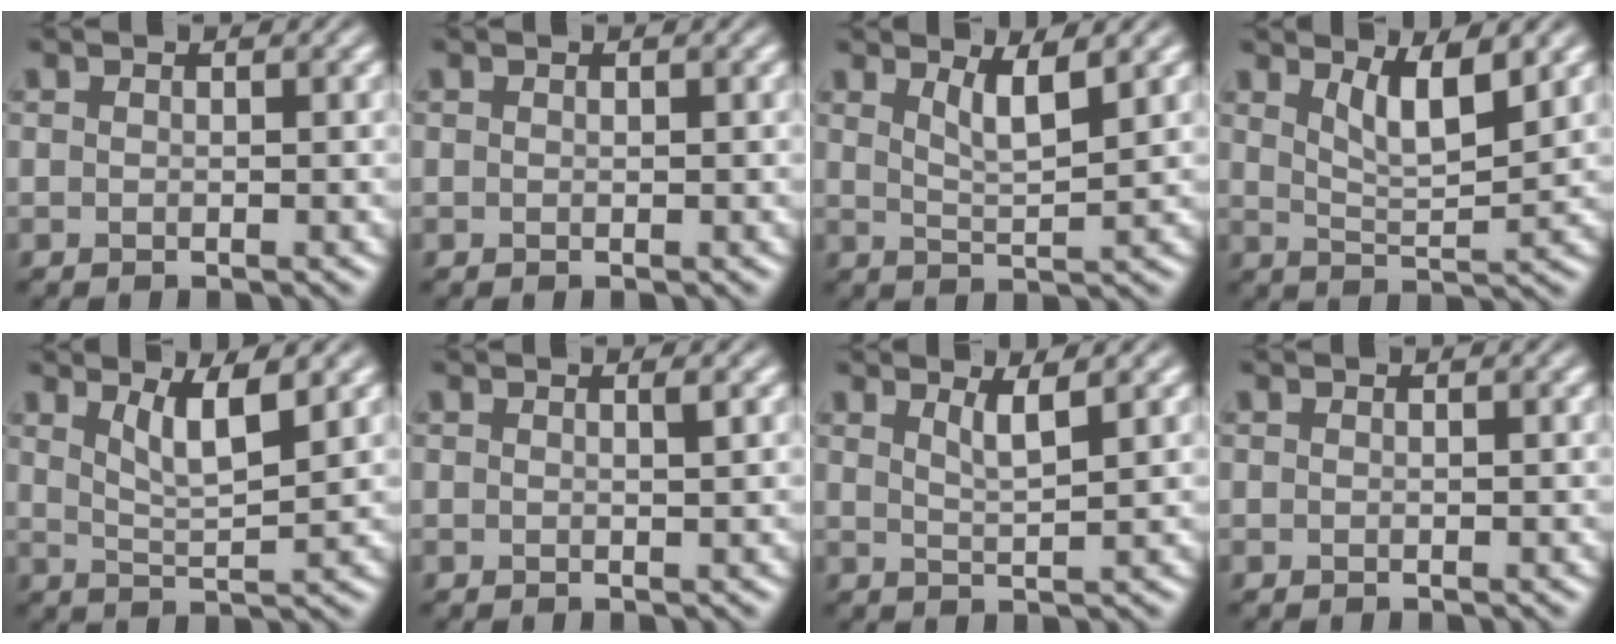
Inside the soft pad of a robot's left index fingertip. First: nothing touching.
{"total": 0.0}
{"total": 3.0, "force": [1.9, 0.6, 2.3], "torque": [-0.034, -0.006, 0.035]}
{"total": 4.0, "force": [2.5, 1.0, 3.0], "torque": [-0.055, -0.006, 0.046]}
{"total": 3.7, "force": [2.1, 0.8, 2.9], "torque": [-0.051, -0.006, 0.041]}
{"total": 0.6, "force": [0.3, 0.0, 0.5], "torque": [-0.005, 0.000, 0.004]}
{"total": 2.2, "force": [1.3, 0.5, 1.8], "torque": [-0.023, -0.003, 0.020]}
{"total": 0.0}